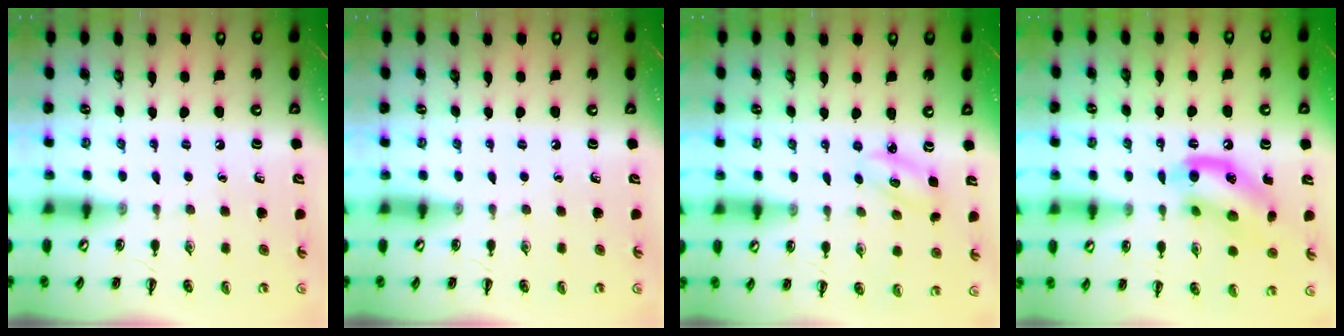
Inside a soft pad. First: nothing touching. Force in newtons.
{"total": 0.0}
{"total": 4.3, "press": 4.3, "slide": 0.8}
{"total": 14.2, "press": 13.9, "slide": 2.4}